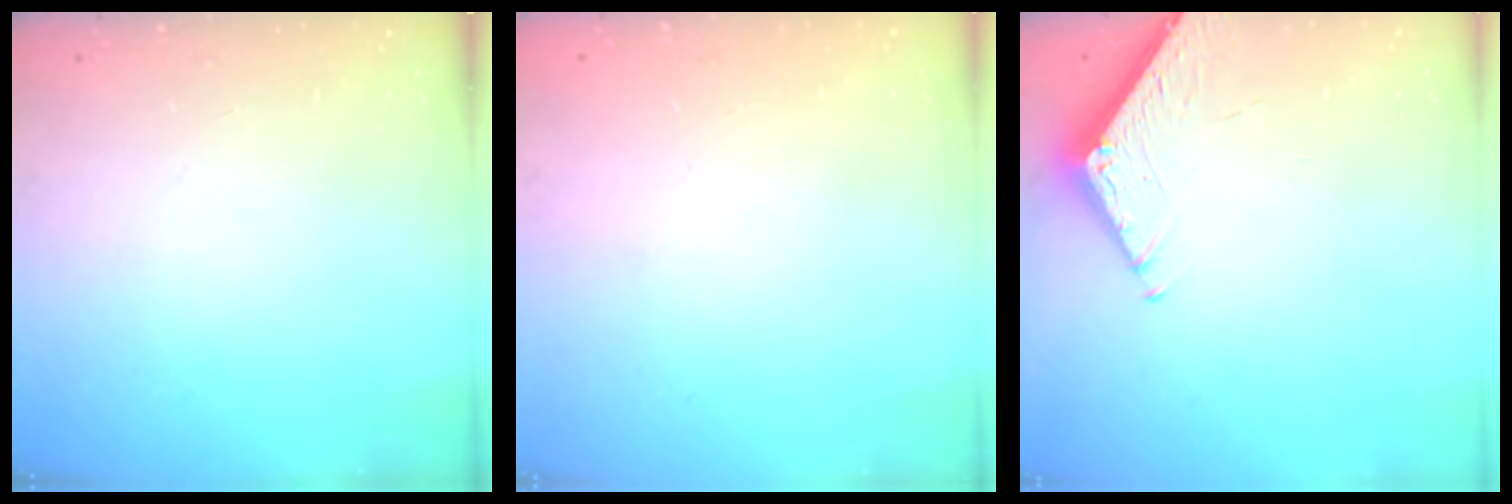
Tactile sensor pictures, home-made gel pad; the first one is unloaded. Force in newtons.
{"total": 0.0}
{"total": 4.6, "press": 4.6, "slide": 0.5}